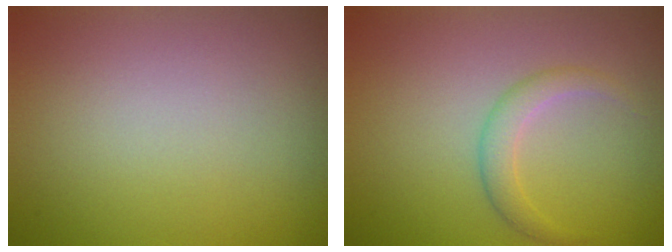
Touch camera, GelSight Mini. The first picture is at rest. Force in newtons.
{"total": 1.9, "press": 1.9, "slide": 0.2}